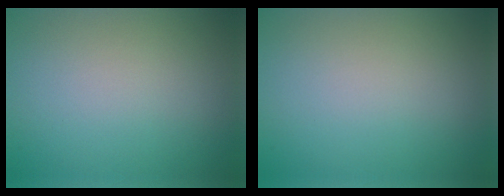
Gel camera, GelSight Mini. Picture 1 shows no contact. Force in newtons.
{"total": 0.0}